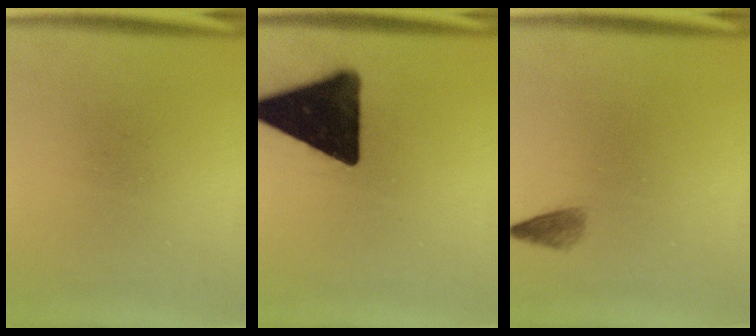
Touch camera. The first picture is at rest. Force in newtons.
{"total": 17.2}
{"total": 1.5}